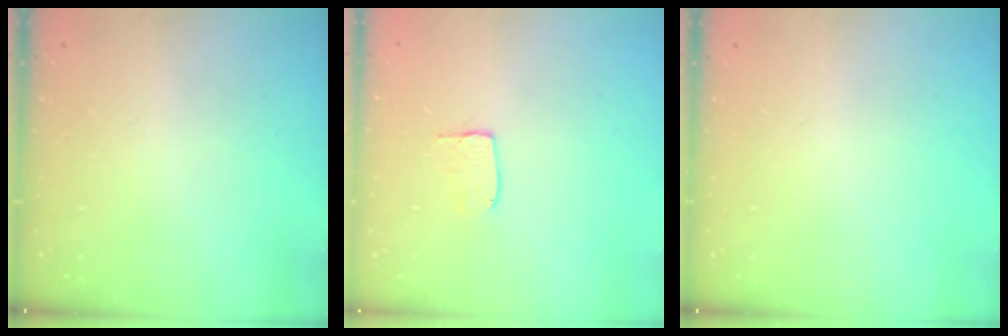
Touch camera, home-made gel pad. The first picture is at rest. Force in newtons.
{"total": 5.5, "press": 5.5, "slide": 0.3}
{"total": 0.0}